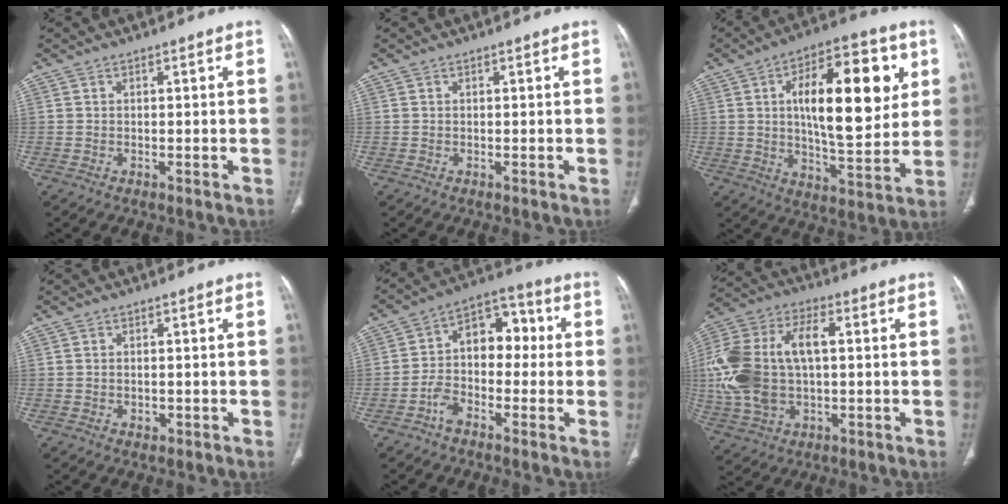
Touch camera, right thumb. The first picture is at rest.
{"total": 0.0}
{"total": 22.5, "force": [5.5, 9.5, 19.7], "torque": [-0.260, -0.011, 0.079]}
{"total": 1.3, "force": [-0.3, 1.0, 0.8], "torque": [-0.011, 0.000, -0.001]}
{"total": 10.7, "force": [-2.1, 7.5, 7.4], "torque": [-0.089, 0.049, -0.051]}
{"total": 19.9, "force": [1.0, 11.6, 16.2], "torque": [-0.357, 0.019, 0.024]}